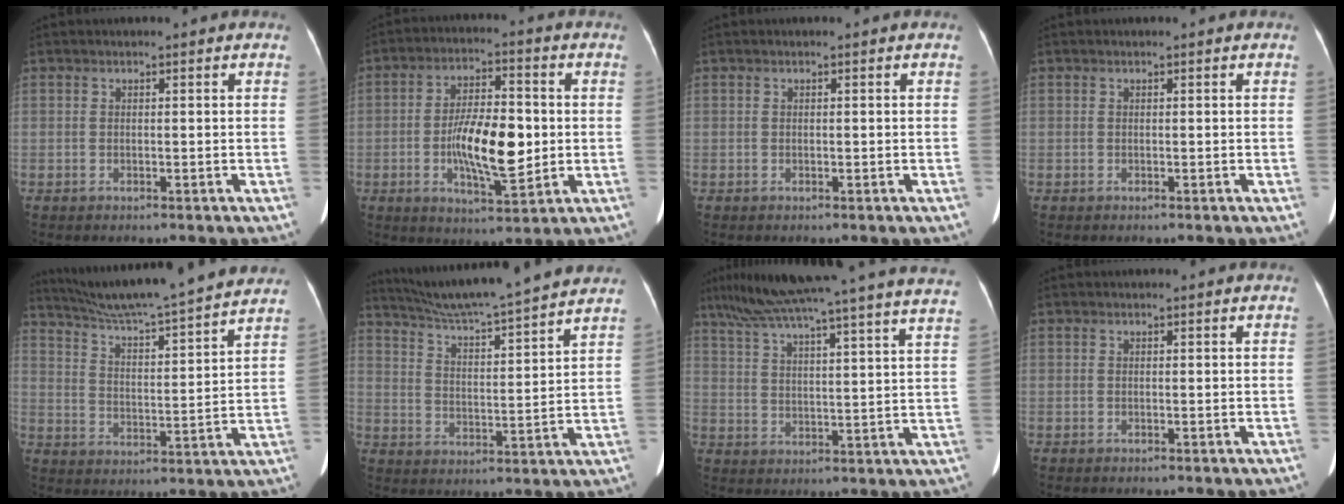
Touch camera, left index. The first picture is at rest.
{"total": 11.3, "force": [-1.2, 3.5, 10.6], "torque": [-0.195, -0.002, -0.019]}
{"total": 0.0}
{"total": 0.0}
{"total": 20.9, "force": [18.8, -0.7, 9.0], "torque": [-0.155, -0.009, 0.271]}
{"total": 18.8, "force": [17.0, -0.8, 8.0], "torque": [-0.140, -0.002, 0.248]}
{"total": 29.8, "force": [25.8, -0.1, 15.0], "torque": [-0.251, -0.015, 0.339]}
{"total": 0.0}